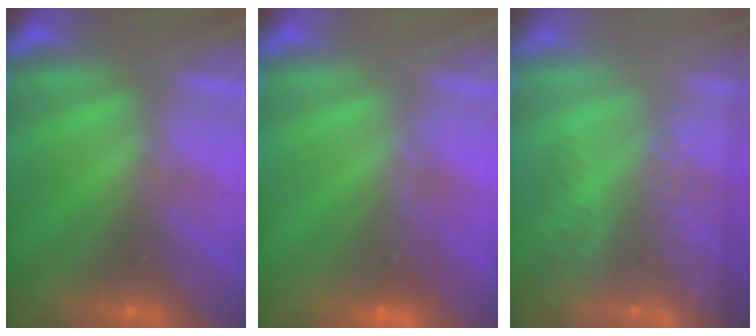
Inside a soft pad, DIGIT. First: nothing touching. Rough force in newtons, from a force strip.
{"total": 1.6}
{"total": 8.1}